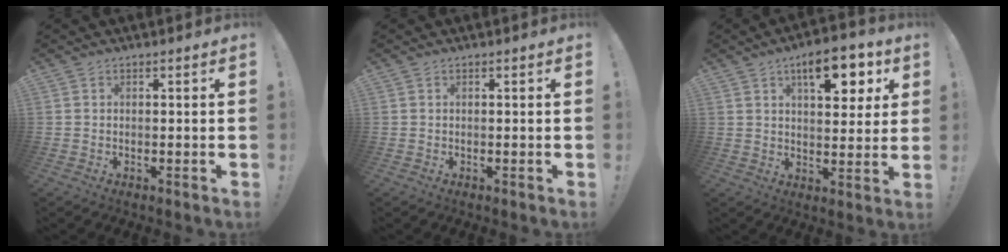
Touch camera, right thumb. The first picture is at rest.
{"total": 0.0}
{"total": 12.9, "force": [6.6, 5.5, 9.7], "torque": [-0.123, -0.022, 0.105]}